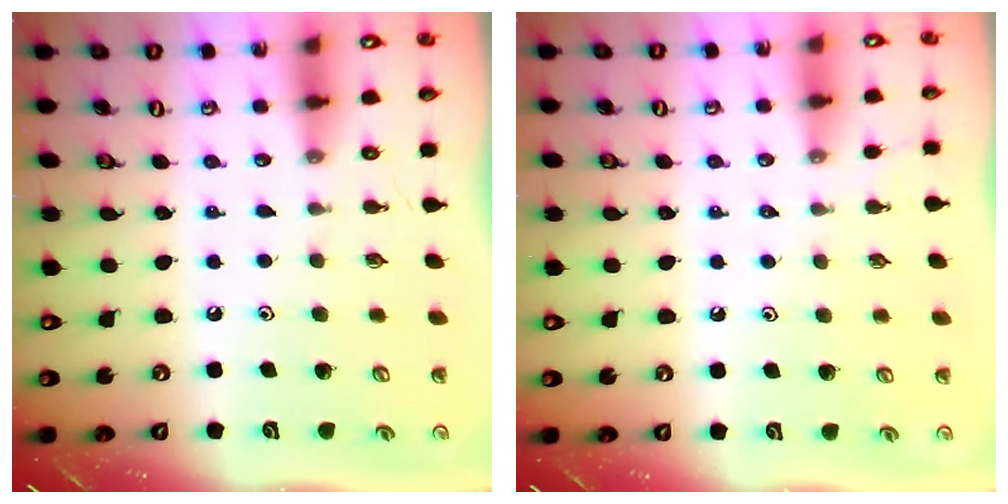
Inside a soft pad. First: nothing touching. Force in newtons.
{"total": 0.9, "press": 0.9, "slide": 0.2}